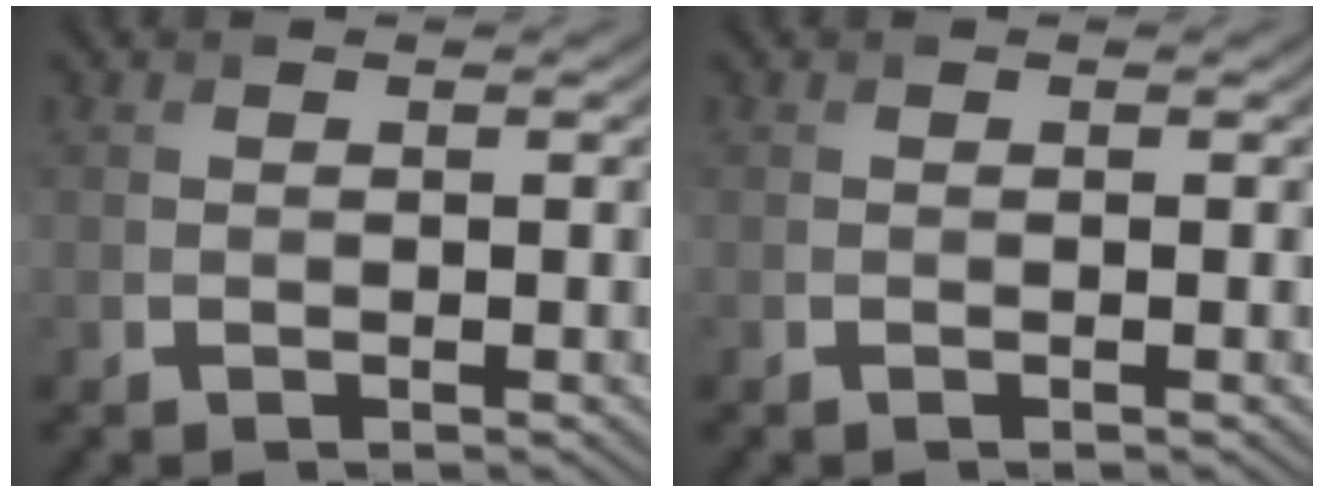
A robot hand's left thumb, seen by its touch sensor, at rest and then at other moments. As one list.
[{"total": 0.0}]